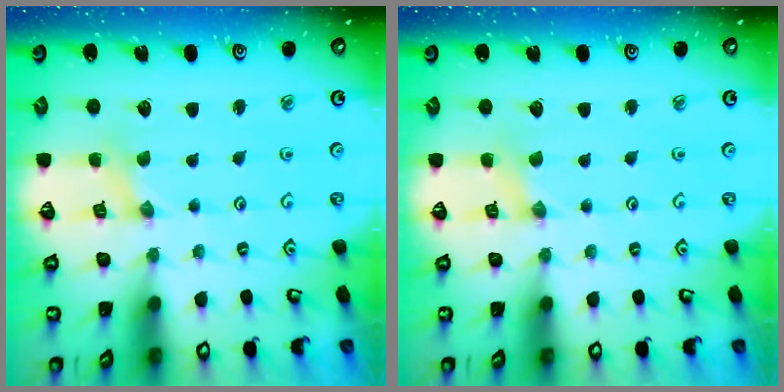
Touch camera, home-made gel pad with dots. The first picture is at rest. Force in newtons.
{"total": 0.0}